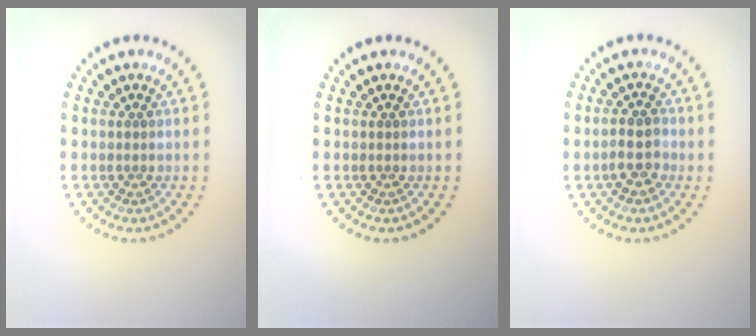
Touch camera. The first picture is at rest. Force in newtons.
{"total": 0.0}
{"total": 2.2, "press": 2.1, "slide": 0.7}